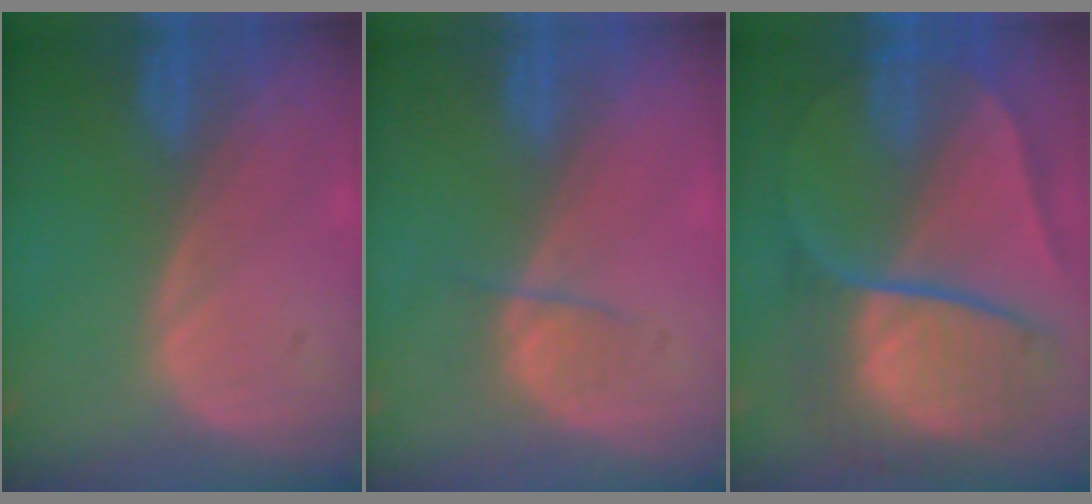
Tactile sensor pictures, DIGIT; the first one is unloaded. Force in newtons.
{"total": 2.5, "press": 2.3, "slide": 0.9}
{"total": 10.7, "press": 10.7, "slide": 1.1}